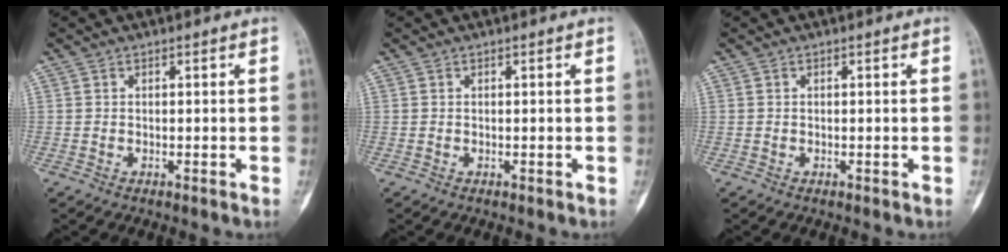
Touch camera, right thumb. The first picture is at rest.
{"total": 0.0}
{"total": 0.0}